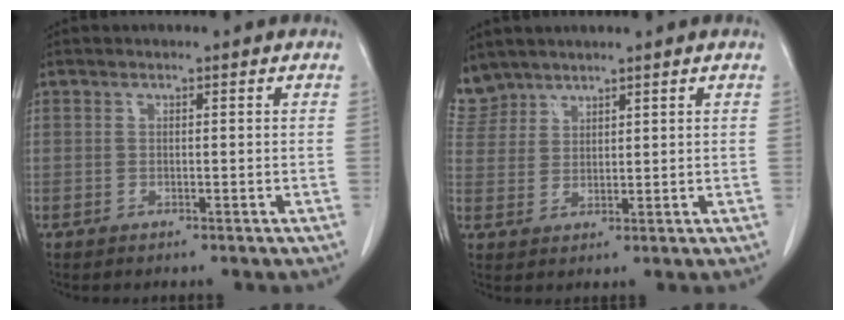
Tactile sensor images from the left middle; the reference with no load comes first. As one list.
[{"total": 4.7, "force": [4.3, 1.9, -0.4], "torque": [0.009, 0.008, 0.095]}]